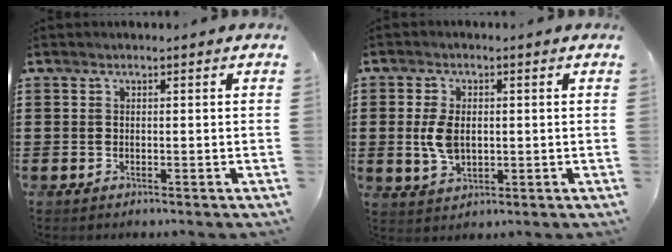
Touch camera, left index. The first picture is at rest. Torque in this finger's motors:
{"motor_torque": [0.64, 0.34, 0.26, 0.06]}